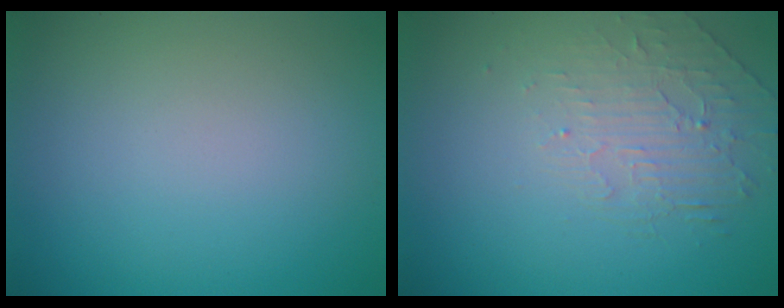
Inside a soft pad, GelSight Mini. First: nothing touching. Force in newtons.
{"total": 2.1, "press": 1.2, "slide": 1.7}